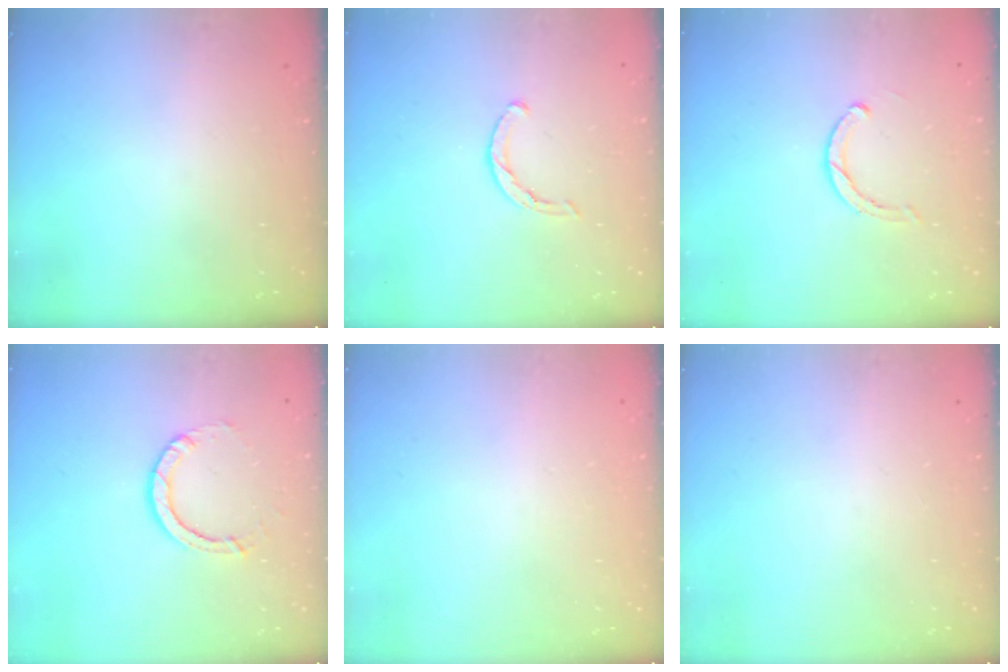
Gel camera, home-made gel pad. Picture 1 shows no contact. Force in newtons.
{"total": 3.4, "press": 3.4, "slide": 0.7}
{"total": 2.8, "press": 2.7, "slide": 0.3}
{"total": 4.5, "press": 4.5, "slide": 0.3}
{"total": 2.6, "press": 2.6, "slide": 0.2}
{"total": 0.0}